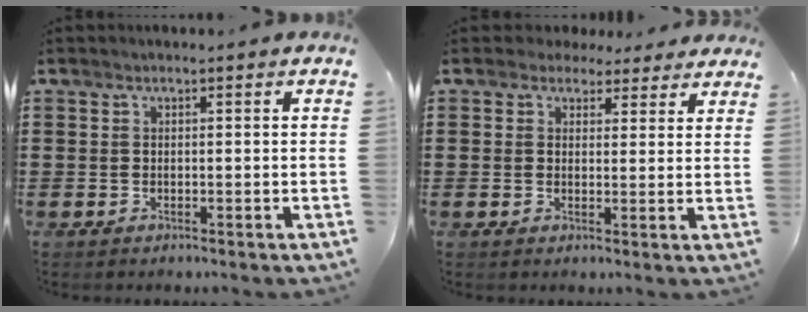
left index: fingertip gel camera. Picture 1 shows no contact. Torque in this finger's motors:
{"motor_torque": [2.14, 0.00, 0.29, -0.02]}